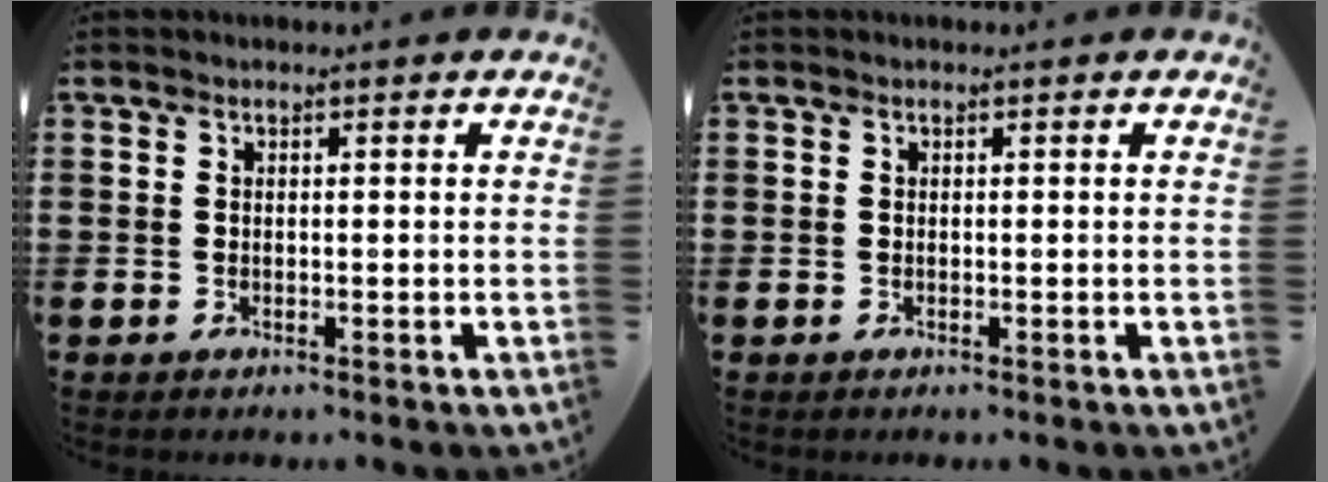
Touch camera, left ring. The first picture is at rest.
{"total": 0.0}